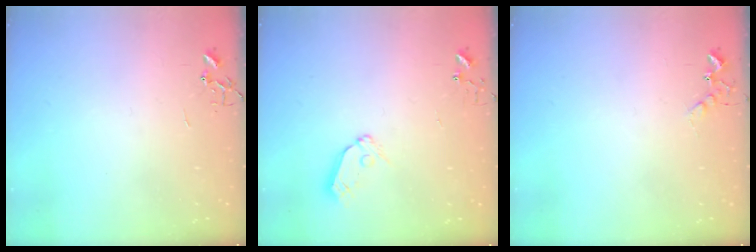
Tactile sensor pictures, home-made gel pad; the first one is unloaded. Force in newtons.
{"total": 7.0, "press": 7.0, "slide": 0.6}
{"total": 5.2, "press": 5.1, "slide": 0.9}